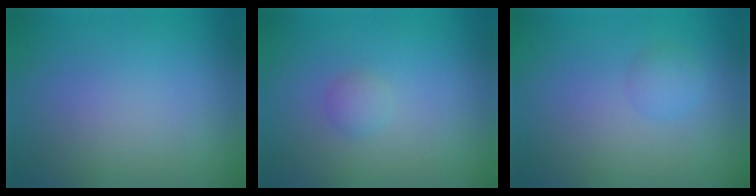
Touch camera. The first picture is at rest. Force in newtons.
{"total": 0.9, "press": 0.9, "slide": 0.0}
{"total": 1.5, "press": 1.5, "slide": 0.0}